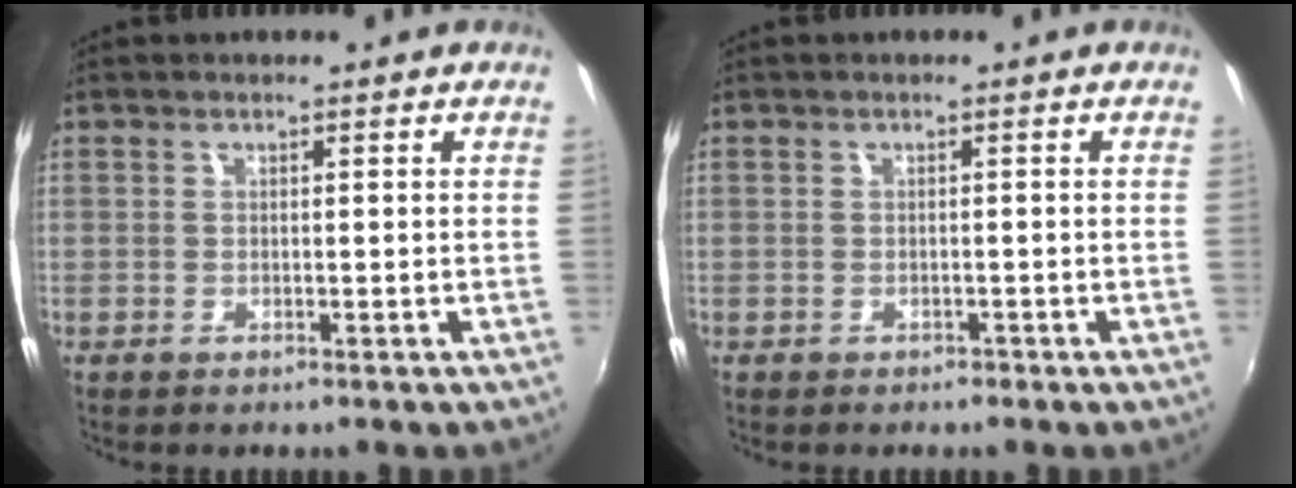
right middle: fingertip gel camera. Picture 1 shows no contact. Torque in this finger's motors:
{"motor_torque": [0.29, -0.09, -0.02, -0.01]}